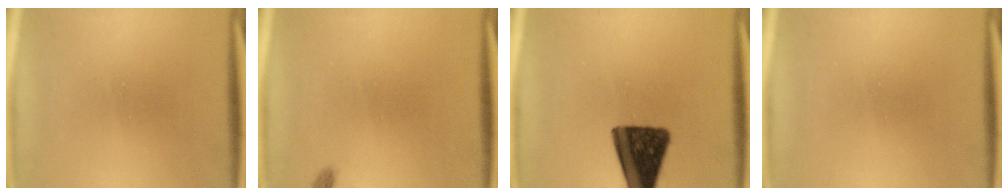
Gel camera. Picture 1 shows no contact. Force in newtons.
{"total": 1.1}
{"total": 15.1}
{"total": 0.0}